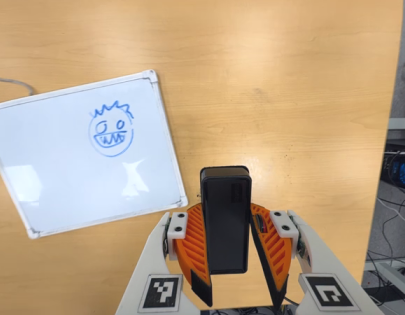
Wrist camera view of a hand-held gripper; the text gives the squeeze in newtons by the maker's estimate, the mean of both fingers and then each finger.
{"total": 5.6, "left": 5.5, "right": 5.7}